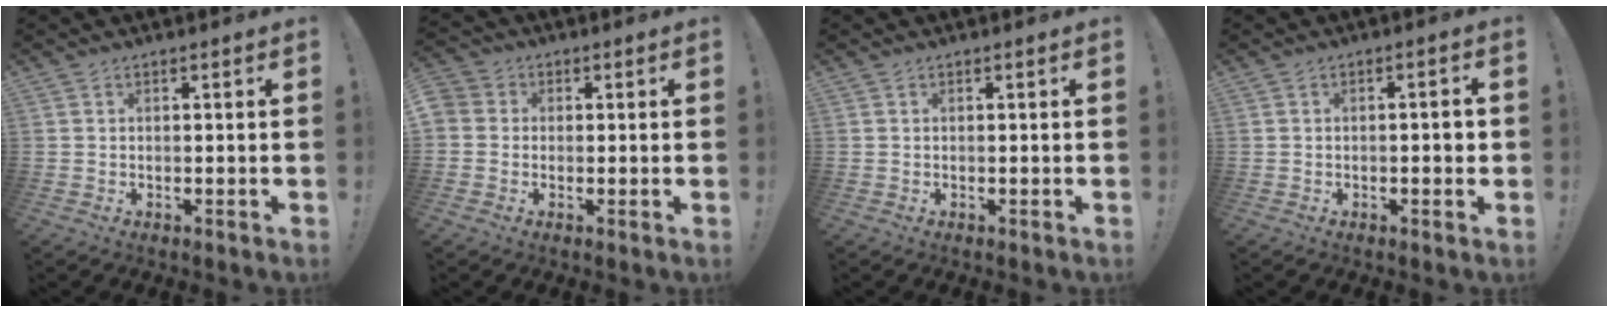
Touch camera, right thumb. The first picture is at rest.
{"total": 3.6, "force": [-0.6, 3.3, 1.3], "torque": [-0.025, 0.007, -0.011]}
{"total": 0.0}
{"total": 2.8, "force": [-0.7, 0.7, 2.6], "torque": [-0.036, 0.005, -0.014]}